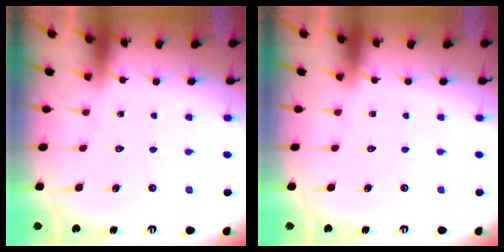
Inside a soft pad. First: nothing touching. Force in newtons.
{"total": 0.0}